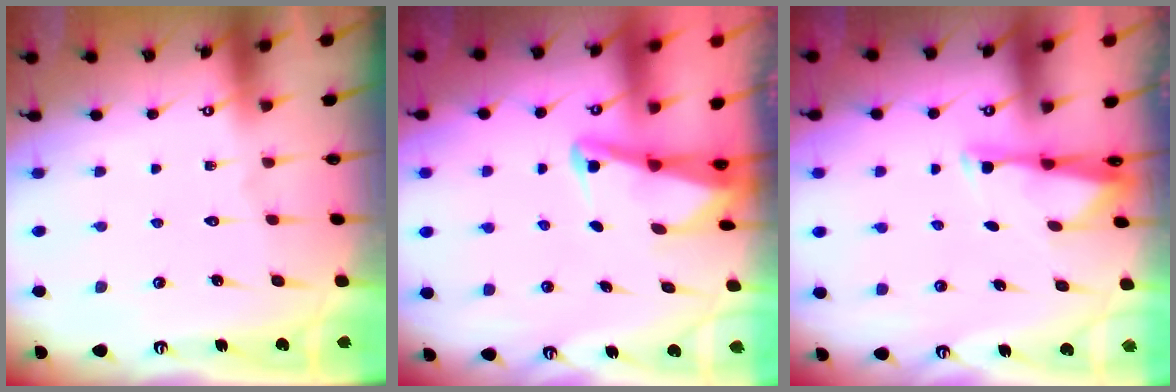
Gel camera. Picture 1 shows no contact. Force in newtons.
{"total": 2.5, "press": 2.5, "slide": 0.6}
{"total": 2.9, "press": 2.9, "slide": 0.6}